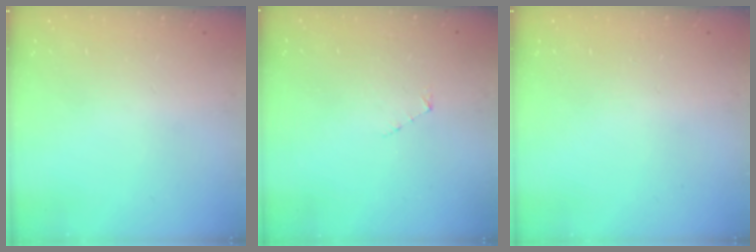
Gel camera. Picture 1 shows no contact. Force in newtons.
{"total": 2.5, "press": 2.5, "slide": 0.2}
{"total": 0.0}